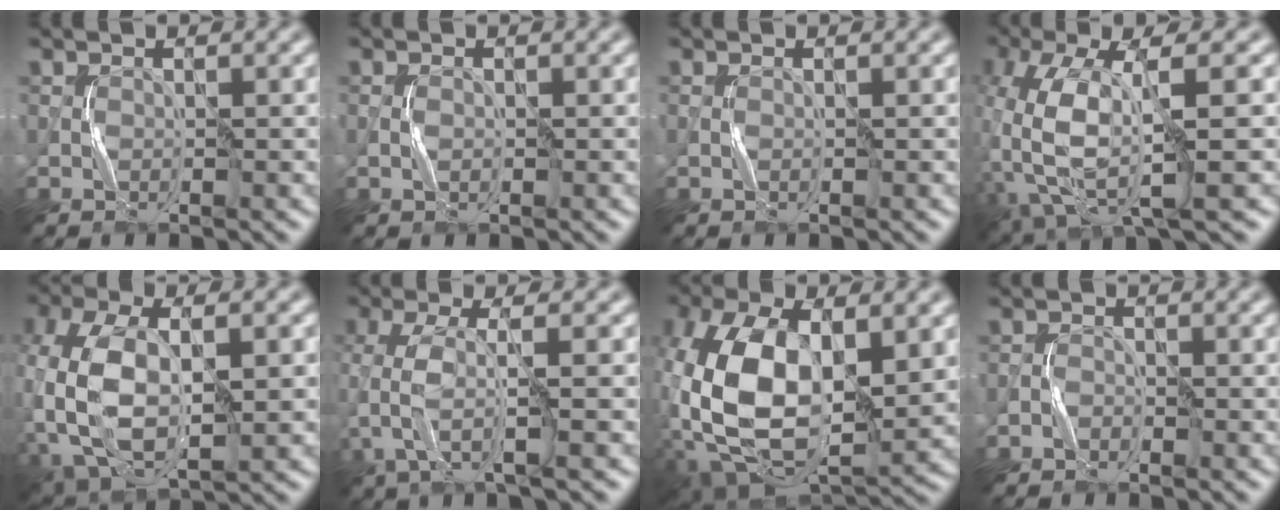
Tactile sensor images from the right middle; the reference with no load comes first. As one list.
[{"total": 0.7, "force": [-0.1, 0.4, 0.5], "torque": [-0.012, 0.003, -0.002]}, {"total": 0.0}, {"total": 9.9, "force": [-1.1, 4.3, 8.8], "torque": [-0.198, -0.010, -0.019]}, {"total": 11.6, "force": [-1.7, 6.5, 9.5], "torque": [-0.228, -0.003, -0.028]}, {"total": 4.3, "force": [-0.8, 1.1, 4.1], "torque": [-0.098, -0.001, -0.015]}, {"total": 15.3, "force": [-0.9, 8.6, 12.6], "torque": [-0.290, -0.001, -0.022]}, {"total": 0.8, "force": [-0.6, 0.4, 0.2], "torque": [-0.003, 0.003, -0.014]}]